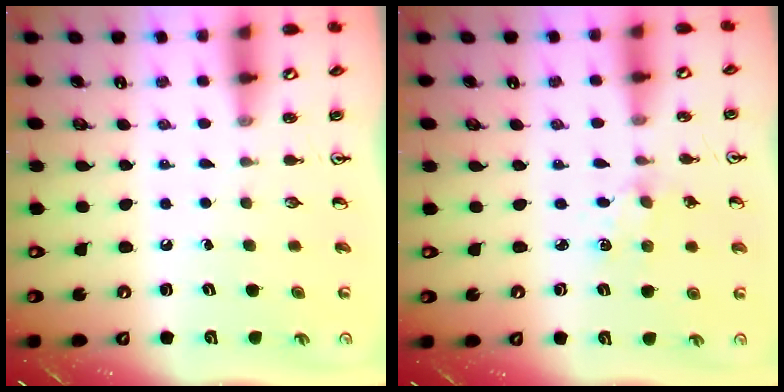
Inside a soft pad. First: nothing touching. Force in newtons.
{"total": 2.3, "press": 2.3, "slide": 0.4}